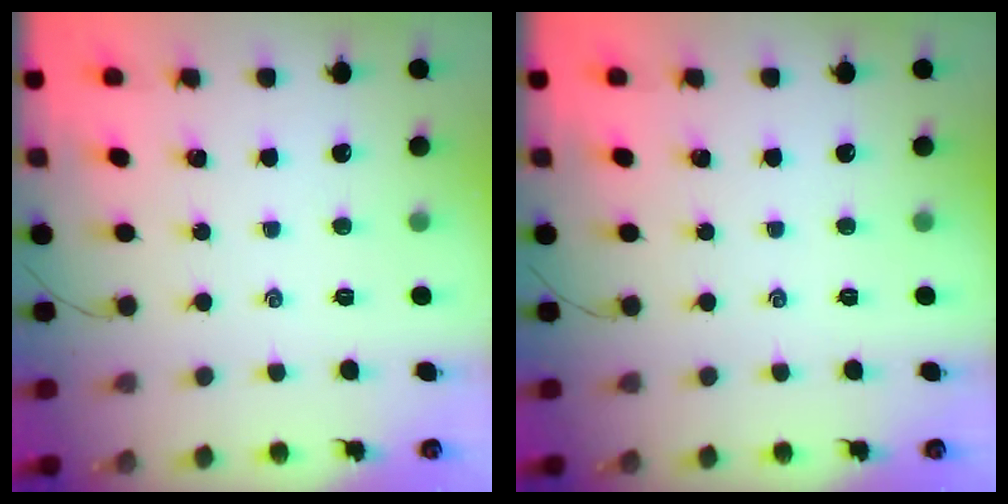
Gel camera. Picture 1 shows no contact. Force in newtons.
{"total": 0.0}